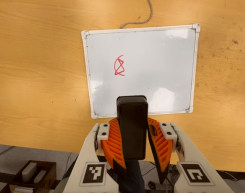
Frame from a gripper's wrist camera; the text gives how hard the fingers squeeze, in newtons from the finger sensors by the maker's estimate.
{"total": 9.8, "left": 8.8, "right": 10.7}